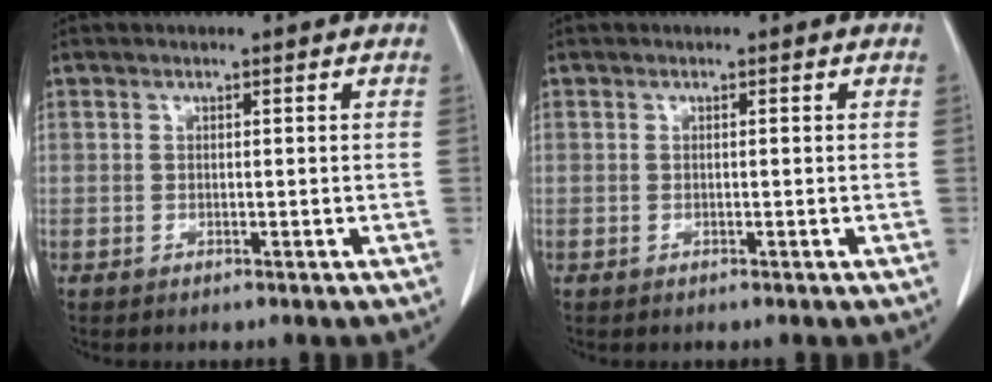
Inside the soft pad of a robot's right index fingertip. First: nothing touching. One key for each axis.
{"total": 0.0}